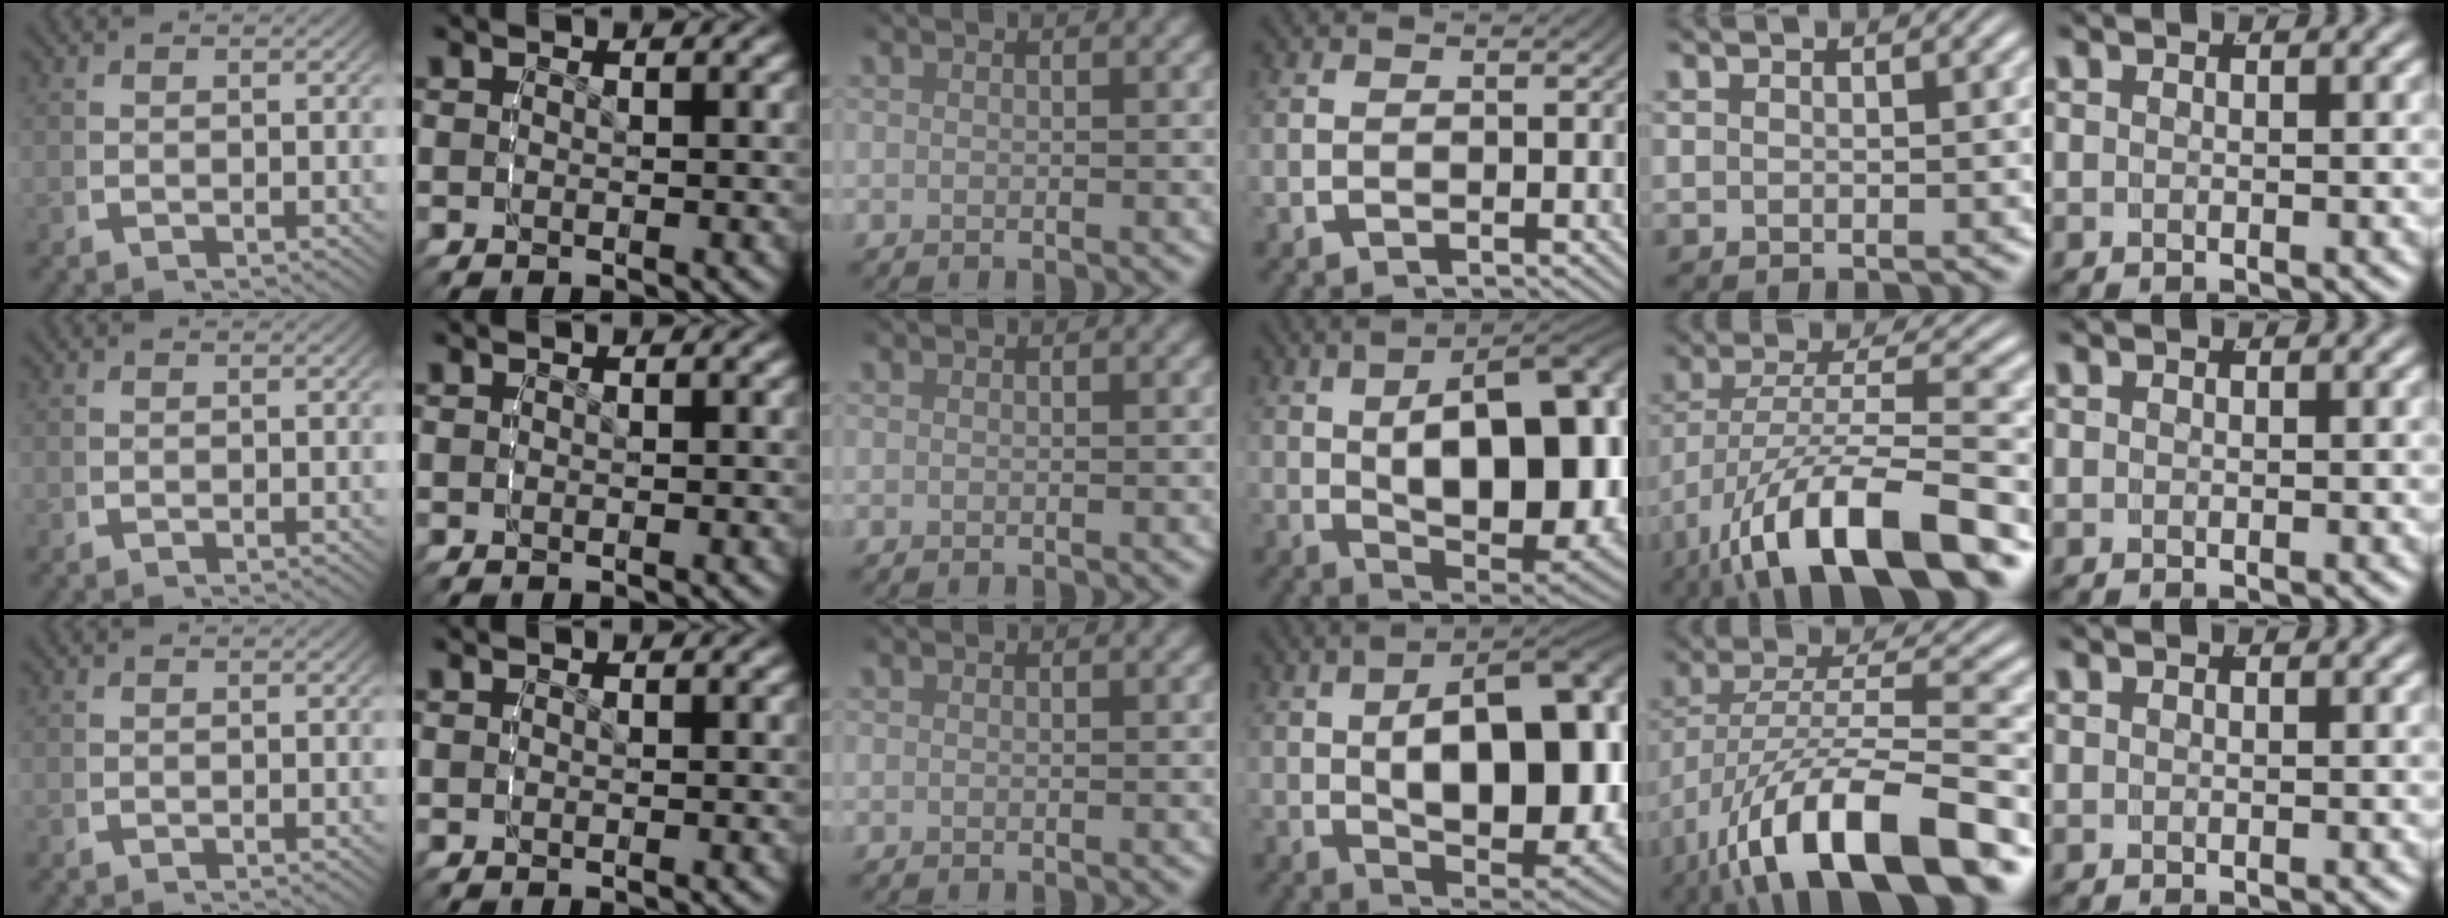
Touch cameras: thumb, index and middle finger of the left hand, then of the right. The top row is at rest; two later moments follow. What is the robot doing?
{"motion": "lift_and_place", "object": "legos"}